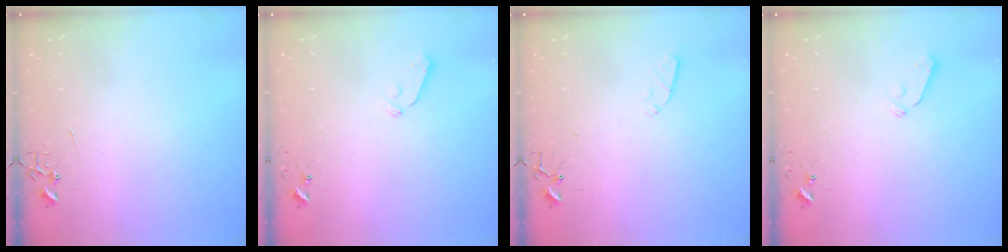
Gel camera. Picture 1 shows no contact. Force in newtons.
{"total": 5.9, "press": 5.9, "slide": 0.5}
{"total": 2.9, "press": 2.8, "slide": 0.5}
{"total": 5.9, "press": 5.9, "slide": 0.5}